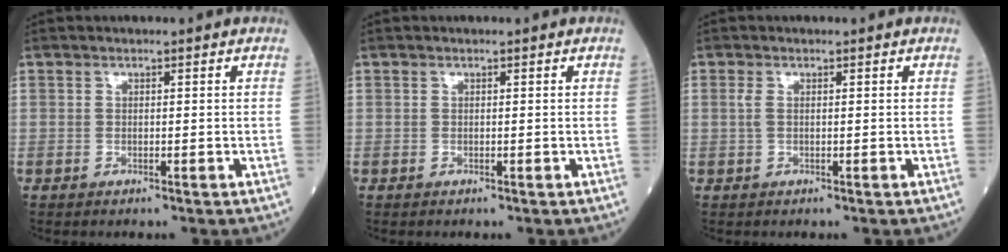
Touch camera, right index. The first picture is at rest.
{"total": 0.0}
{"total": 1.0, "force": [0.2, 0.2, 0.9], "torque": [-0.028, -0.002, 0.002]}